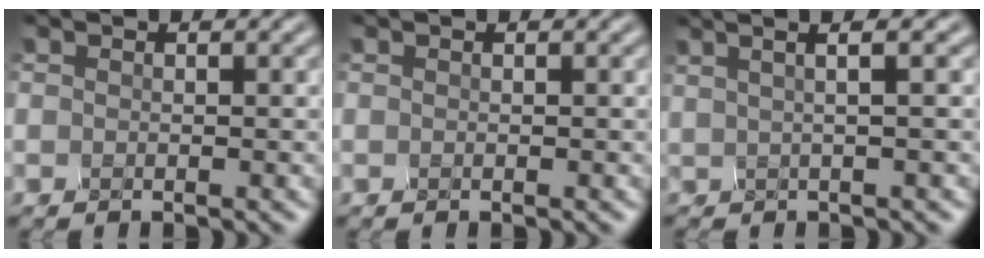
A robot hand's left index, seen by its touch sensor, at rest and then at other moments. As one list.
[{"total": 0.0}, {"total": 3.0, "force": [1.4, 0.2, 2.7], "torque": [-0.038, 0.022, 0.005]}]